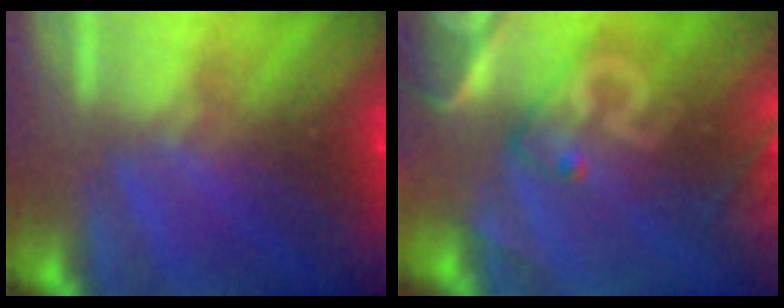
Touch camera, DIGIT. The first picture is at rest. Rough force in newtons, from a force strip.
{"total": 8.3}